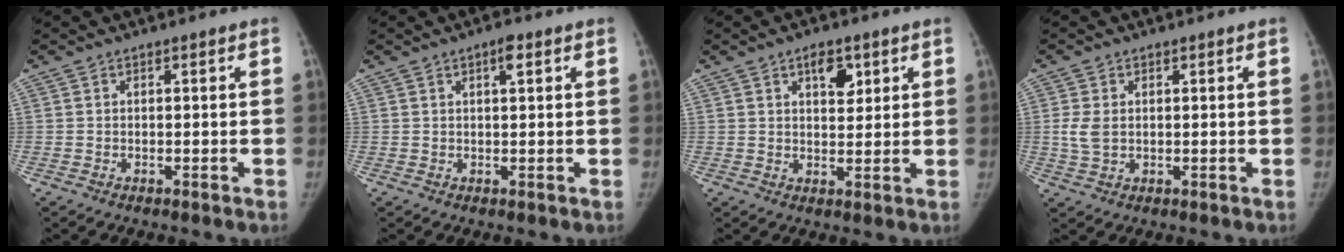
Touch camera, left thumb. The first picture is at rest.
{"total": 2.0, "force": [1.0, 0.6, 1.7], "torque": [-0.019, -0.006, 0.012]}
{"total": 5.0, "force": [2.5, 2.8, 3.3], "torque": [-0.023, -0.018, 0.036]}
{"total": 3.6, "force": [0.3, 2.6, 2.5], "torque": [-0.050, -0.007, 0.011]}